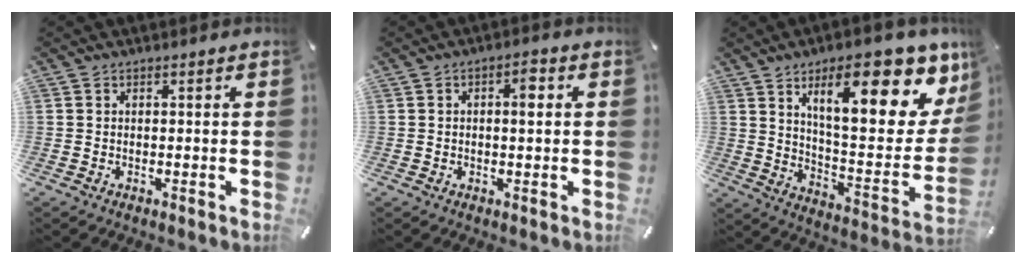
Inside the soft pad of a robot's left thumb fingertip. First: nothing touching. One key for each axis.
{"total": 3.4, "fx": 0.6, "fy": 1.5, "fz": 3.1, "tx": -0.047, "ty": 0.003, "tz": 0.004}
{"total": 23.1, "fx": 12.5, "fy": 8.1, "fz": 17.7, "tx": -0.247, "ty": -0.079, "tz": 0.192}